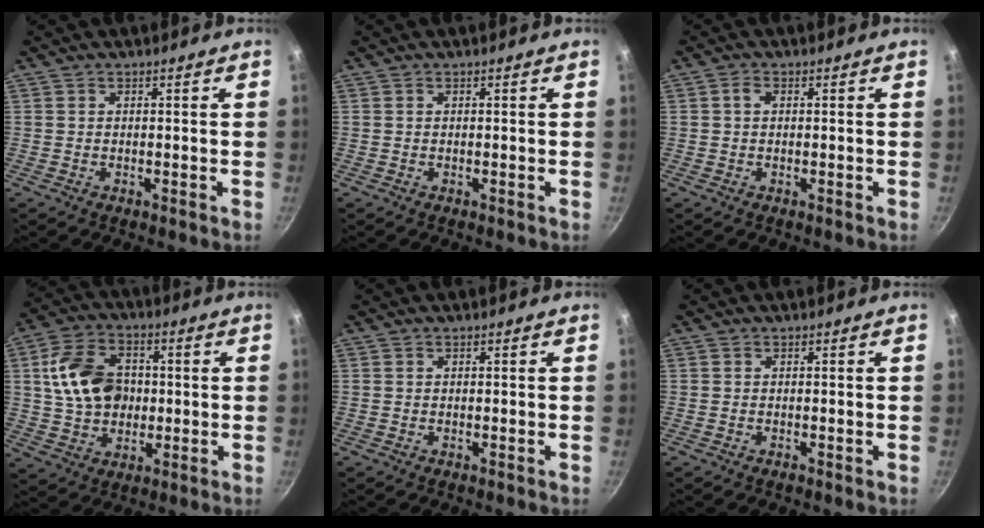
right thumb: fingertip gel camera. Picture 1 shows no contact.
{"total": 0.0}
{"total": 1.6, "force": [0.3, 1.1, 1.1], "torque": [-0.019, 0.006, 0.003]}
{"total": 14.2, "force": [1.6, 10.7, 9.2], "torque": [-0.144, 0.014, 0.026]}
{"total": 0.0}
{"total": 0.0}